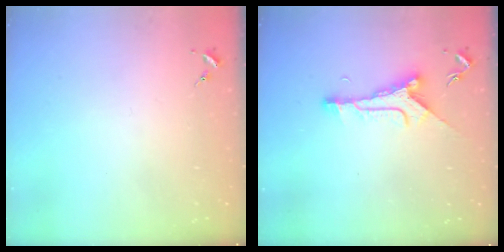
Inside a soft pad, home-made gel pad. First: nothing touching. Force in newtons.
{"total": 9.3, "press": 9.3, "slide": 0.1}